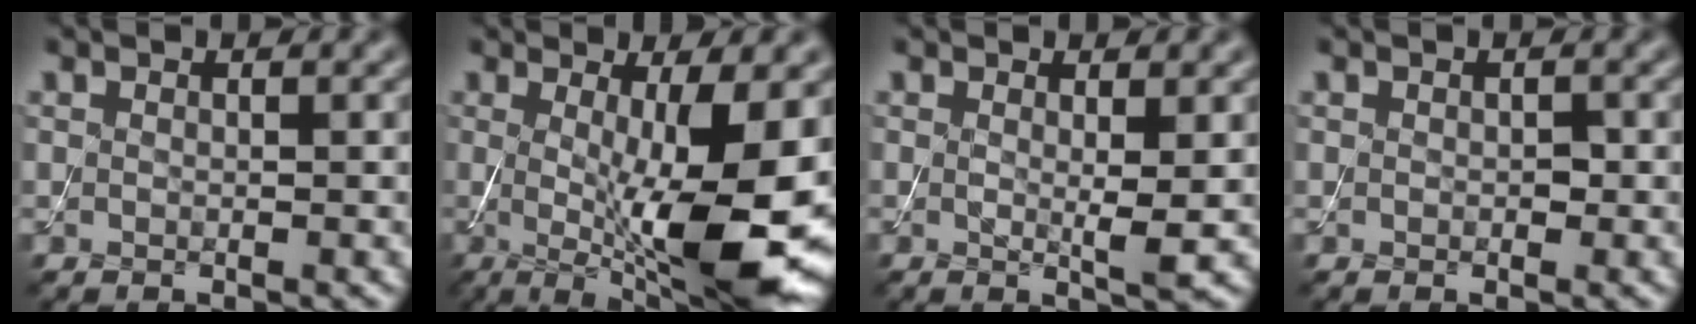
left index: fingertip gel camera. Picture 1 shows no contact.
{"total": 12.0, "force": [-0.8, 3.0, 11.6], "torque": [-0.159, -0.026, -0.009]}
{"total": 1.8, "force": [0.3, 0.2, 1.7], "torque": [-0.029, -0.010, 0.004]}
{"total": 0.6, "force": [0.0, 0.4, 0.4], "torque": [-0.004, -0.001, -0.001]}